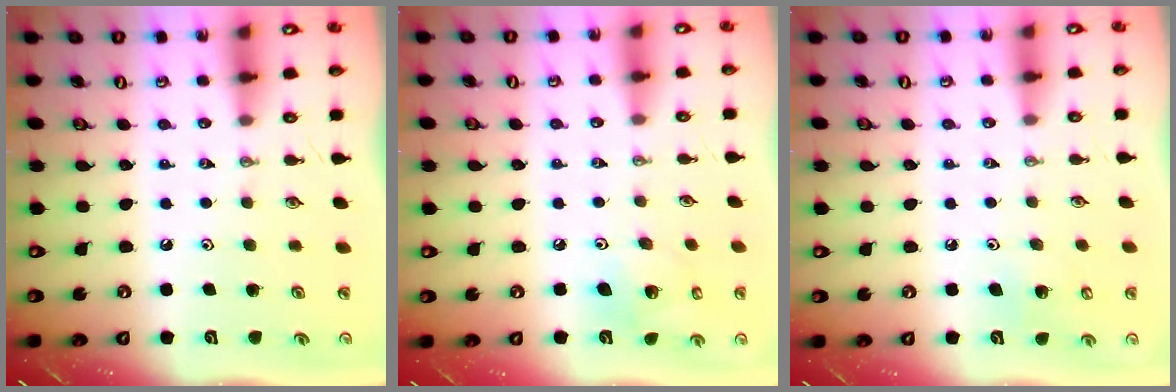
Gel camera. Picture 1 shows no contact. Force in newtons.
{"total": 7.4, "press": 7.0, "slide": 2.5}
{"total": 6.0, "press": 6.0, "slide": 0.8}